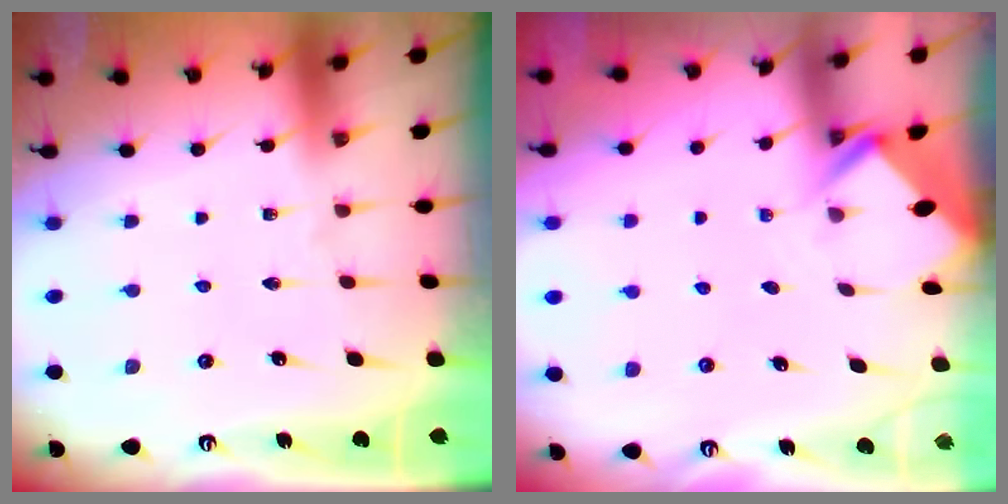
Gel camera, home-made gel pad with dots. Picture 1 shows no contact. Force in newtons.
{"total": 2.8, "press": 2.8, "slide": 0.2}